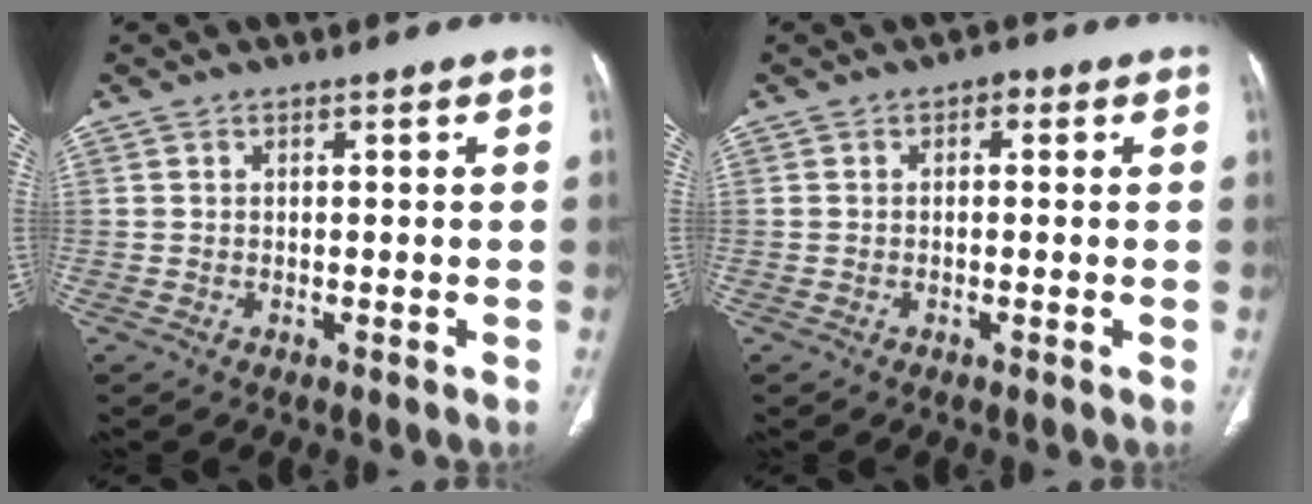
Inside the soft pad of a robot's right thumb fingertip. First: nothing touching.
{"total": 1.4, "force": [0.3, 1.0, 0.9], "torque": [0.002, 0.005, -0.006]}